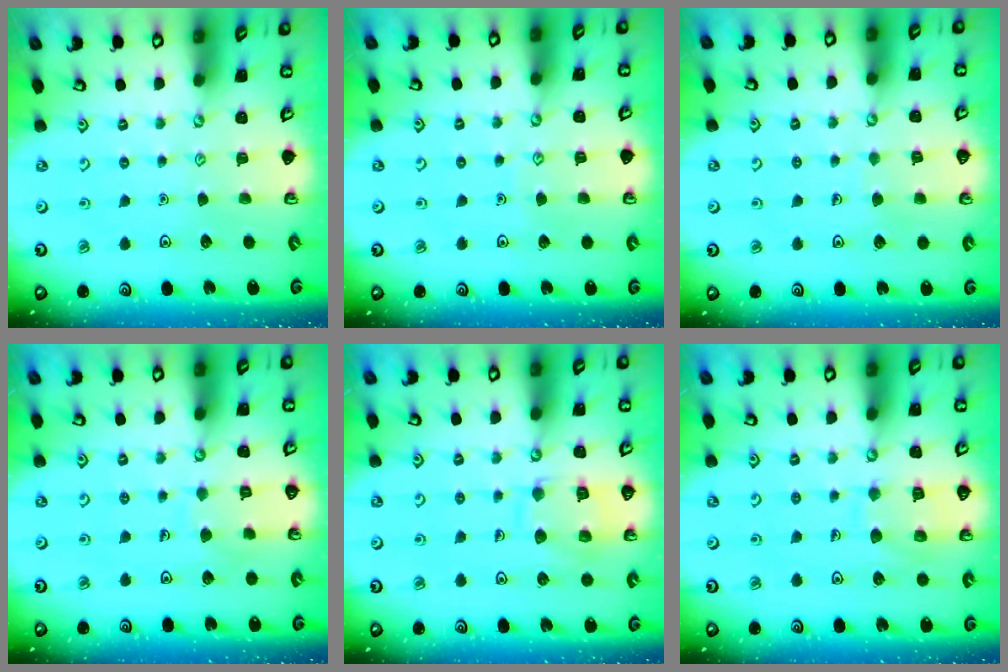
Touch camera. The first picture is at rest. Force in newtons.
{"total": 3.4, "press": 3.4, "slide": 0.3}
{"total": 3.3, "press": 3.3, "slide": 0.2}
{"total": 5.8, "press": 5.8, "slide": 0.4}
{"total": 11.6, "press": 11.6, "slide": 1.1}
{"total": 9.1, "press": 9.0, "slide": 0.9}